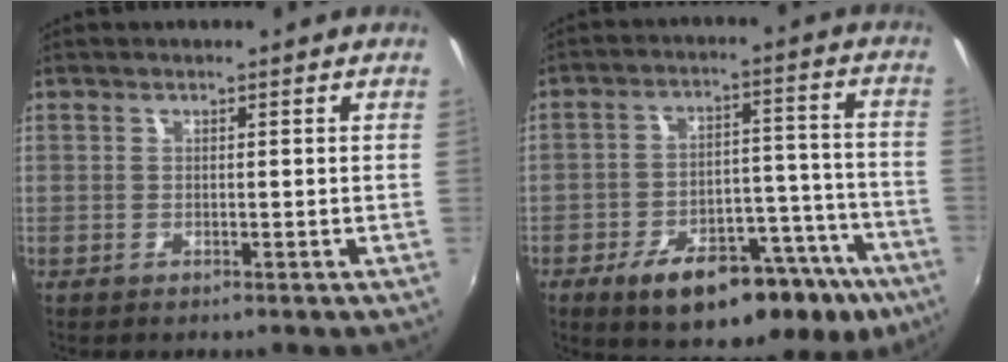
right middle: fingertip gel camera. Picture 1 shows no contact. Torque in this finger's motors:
{"motor_torque": [1.37, -0.77, 0.29, 0.16]}